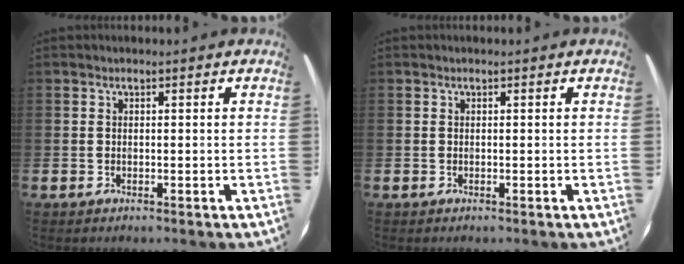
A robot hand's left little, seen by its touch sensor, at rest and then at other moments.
{"total": 0.0}